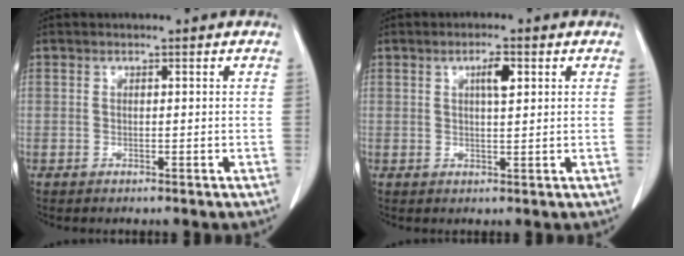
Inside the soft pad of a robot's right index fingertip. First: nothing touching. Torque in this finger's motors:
{"motor_torque": [0.25, -0.09, 0.06, 0.06]}